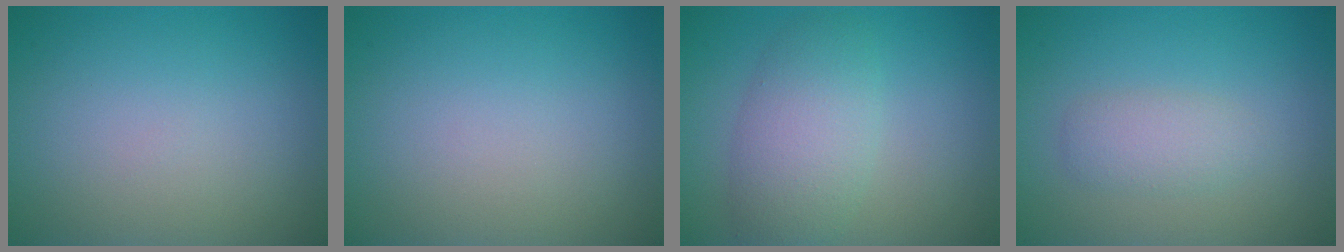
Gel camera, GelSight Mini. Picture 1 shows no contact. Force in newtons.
{"total": 0.0}
{"total": 4.7, "press": 4.7, "slide": 0.1}
{"total": 2.0, "press": 2.0, "slide": 0.2}